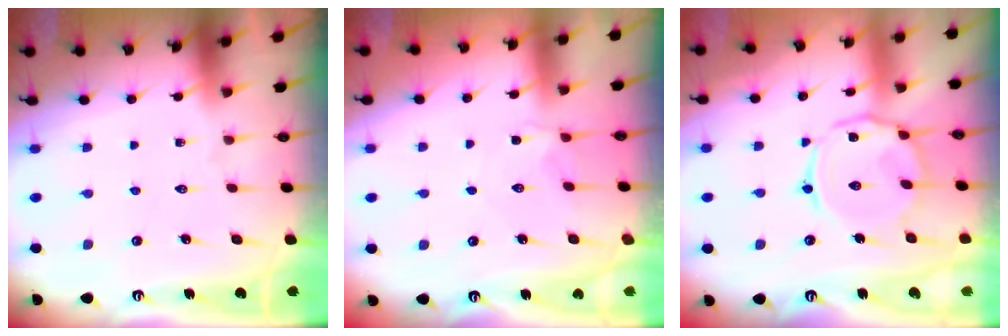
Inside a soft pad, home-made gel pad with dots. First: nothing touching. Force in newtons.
{"total": 1.9, "press": 1.8, "slide": 0.6}
{"total": 10.3, "press": 10.3, "slide": 0.8}